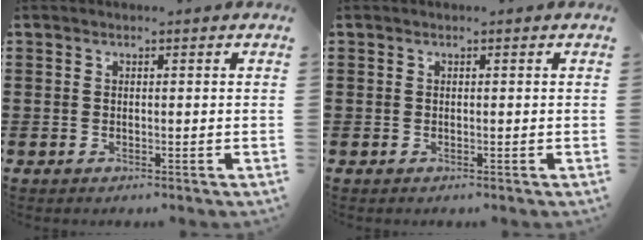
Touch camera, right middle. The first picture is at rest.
{"total": 0.0}